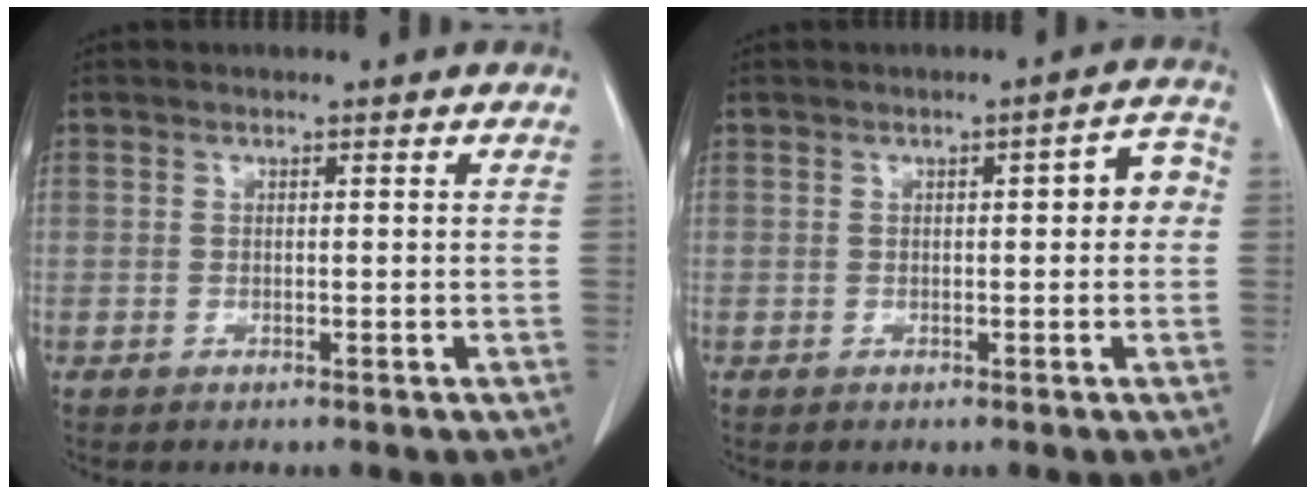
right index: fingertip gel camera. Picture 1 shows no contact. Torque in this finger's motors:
{"motor_torque": [0.33, 0.07, 0.06, 0.01]}